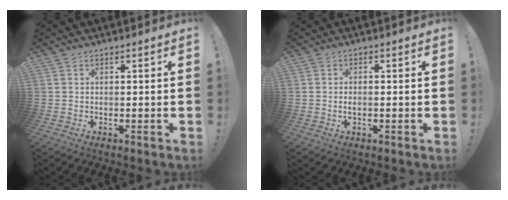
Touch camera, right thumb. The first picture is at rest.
{"total": 1.3, "force": [-0.2, 0.6, 1.2], "torque": [-0.021, 0.005, -0.004]}